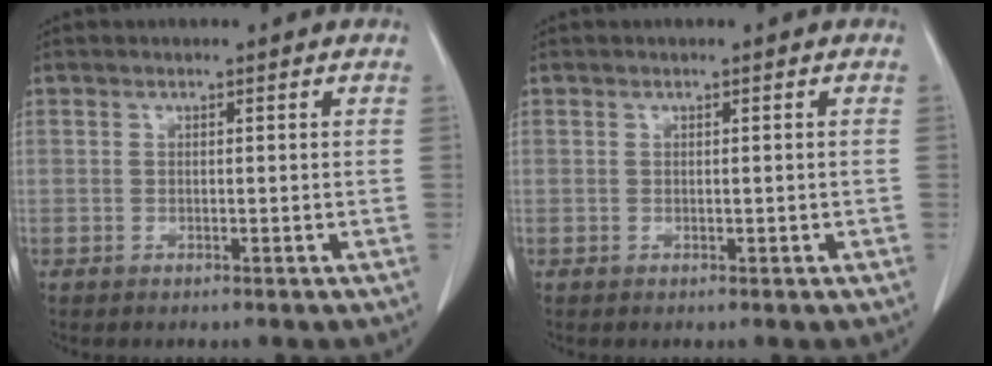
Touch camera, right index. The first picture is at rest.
{"total": 0.0}